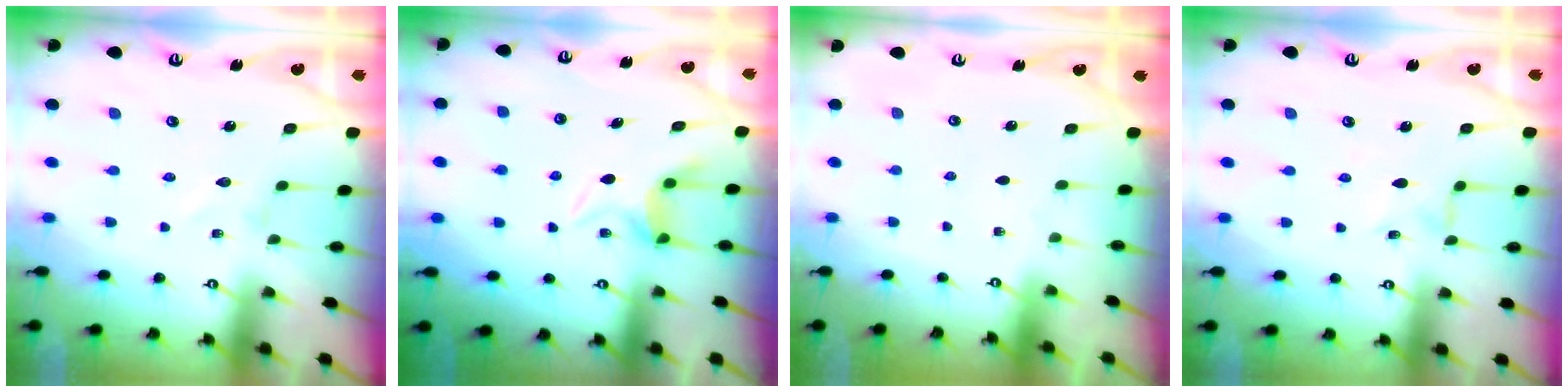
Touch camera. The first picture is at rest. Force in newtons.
{"total": 5.6, "press": 5.6, "slide": 0.1}
{"total": 0.0}
{"total": 1.7, "press": 1.7, "slide": 0.0}